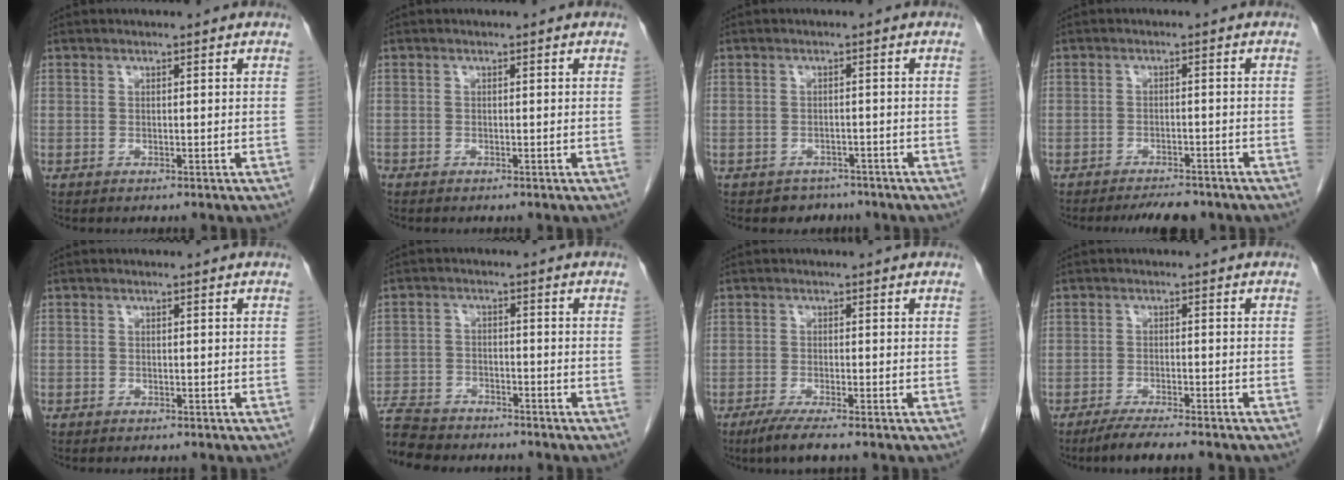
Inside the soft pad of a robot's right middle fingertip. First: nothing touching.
{"total": 0.0}
{"total": 3.0, "force": [-2.4, 1.9, -0.2], "torque": [-0.004, 0.007, -0.033]}
{"total": 5.0, "force": [-4.4, 1.4, 1.9], "torque": [-0.023, -0.005, -0.064]}
{"total": 0.8, "force": [-0.6, 0.5, 0.0], "torque": [0.001, 0.004, -0.009]}
{"total": 11.0, "force": [-7.3, 6.4, 5.3], "torque": [-0.132, -0.014, -0.103]}
{"total": 4.2, "force": [-3.1, -0.2, 2.9], "torque": [-0.053, -0.012, -0.057]}
{"total": 7.2, "force": [-6.1, 0.4, 3.8], "torque": [-0.052, -0.014, -0.095]}